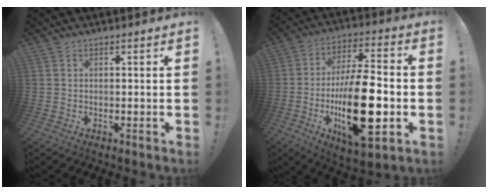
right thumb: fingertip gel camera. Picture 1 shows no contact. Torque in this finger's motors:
{"motor_torque": [2.46, 2.54, 1.51, -1.26, 0.56]}